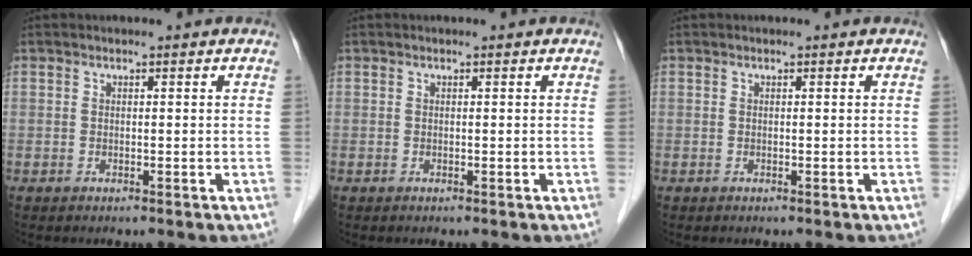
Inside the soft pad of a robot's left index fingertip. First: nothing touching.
{"total": 0.0}
{"total": 0.0}